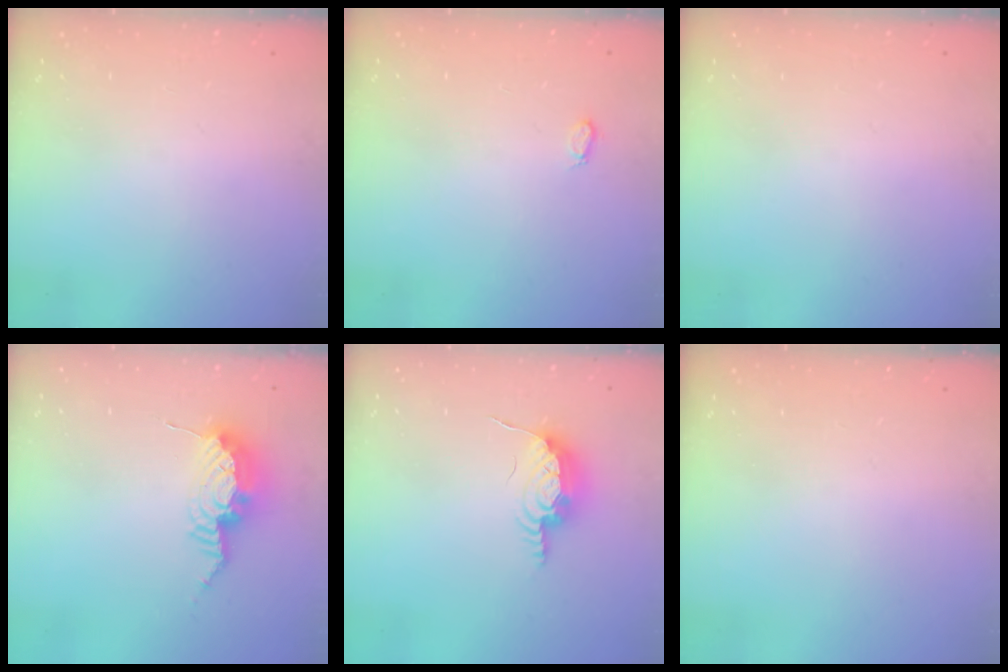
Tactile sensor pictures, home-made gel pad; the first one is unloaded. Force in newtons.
{"total": 3.5, "press": 3.5, "slide": 0.5}
{"total": 0.0}
{"total": 11.8, "press": 11.7, "slide": 1.1}
{"total": 9.9, "press": 9.9, "slide": 1.0}
{"total": 0.0}